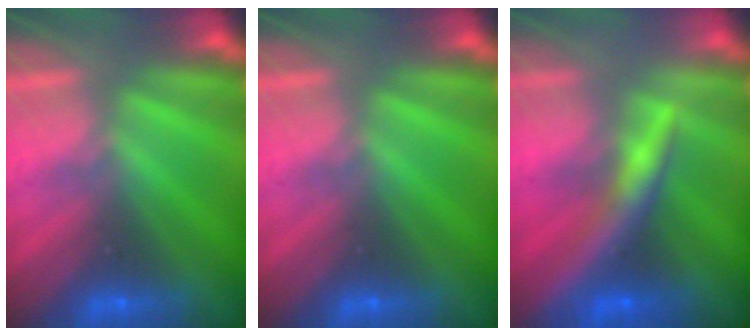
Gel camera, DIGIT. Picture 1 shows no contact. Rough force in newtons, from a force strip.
{"total": 0.0}
{"total": 5.5}